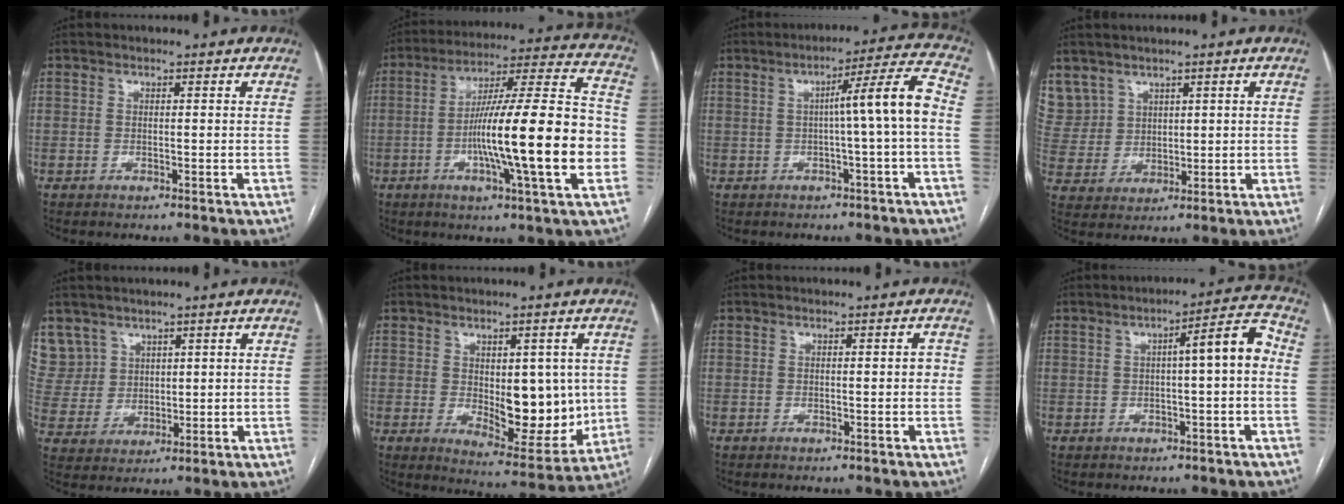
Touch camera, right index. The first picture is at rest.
{"total": 21.7, "force": [-4.5, 0.7, 21.2], "torque": [-0.322, 0.007, -0.075]}
{"total": 8.3, "force": [-0.6, -0.7, 8.2], "torque": [-0.115, 0.021, -0.010]}
{"total": 9.9, "force": [6.1, 7.7, 1.4], "torque": [-0.055, 0.027, 0.152]}
{"total": 9.3, "force": [5.8, 7.2, 0.4], "torque": [-0.020, 0.024, 0.136]}
{"total": 11.8, "force": [0.0, 5.4, 10.5], "torque": [-0.135, -0.010, 0.018]}
{"total": 1.7, "force": [0.0, 0.6, 1.5], "torque": [-0.018, 0.009, 0.001]}
{"total": 7.0, "force": [0.3, 0.8, 7.0], "torque": [-0.095, 0.024, -0.001]}